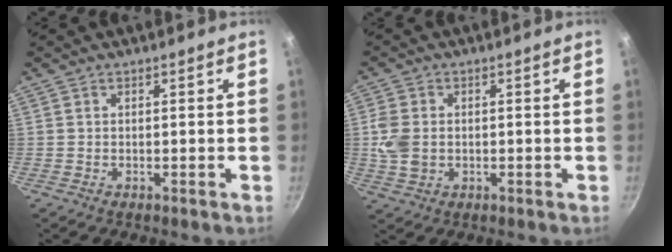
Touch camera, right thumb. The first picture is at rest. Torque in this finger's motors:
{"motor_torque": [0.72, 1.05, 0.70, 0.19, 0.11]}